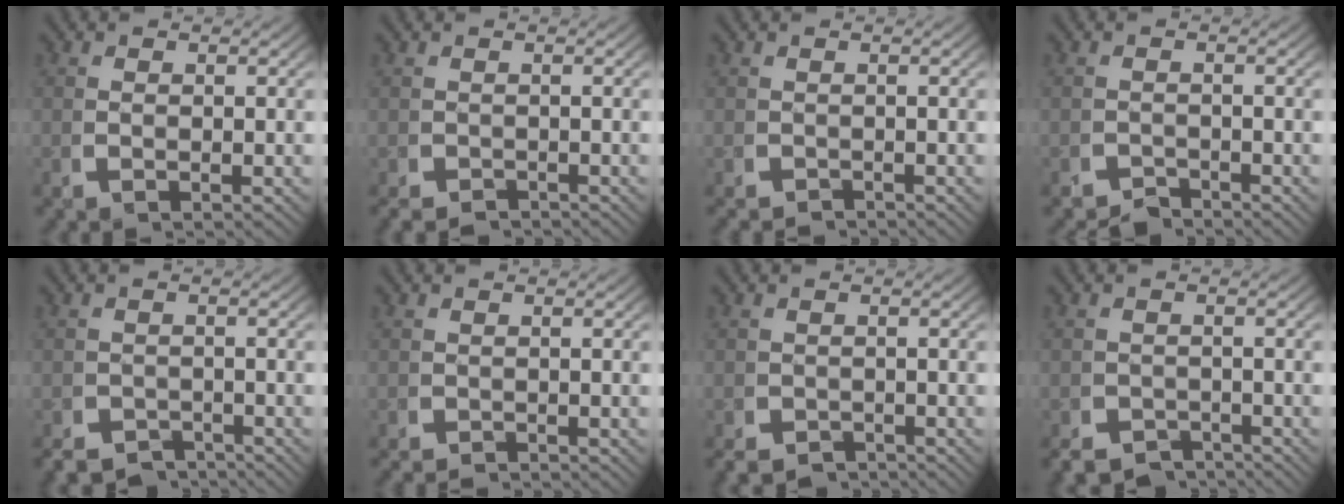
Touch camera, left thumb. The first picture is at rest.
{"total": 2.2, "force": [-2.1, 0.5, -0.4], "torque": [0.020, -0.012, -0.031]}
{"total": 1.9, "force": [-1.7, 0.3, -0.6], "torque": [0.020, -0.009, -0.025]}
{"total": 2.2, "force": [-2.1, 0.5, -0.7], "torque": [0.026, -0.011, -0.035]}
{"total": 3.8, "force": [-3.5, 1.4, -0.1], "torque": [0.026, -0.020, -0.054]}
{"total": 1.4, "force": [-1.3, 0.2, -0.5], "torque": [0.018, -0.007, -0.018]}
{"total": 2.8, "force": [-2.7, 0.8, -0.4], "torque": [0.021, -0.016, -0.038]}
{"total": 4.2, "force": [-3.8, 1.7, 0.1], "torque": [0.023, -0.023, -0.057]}